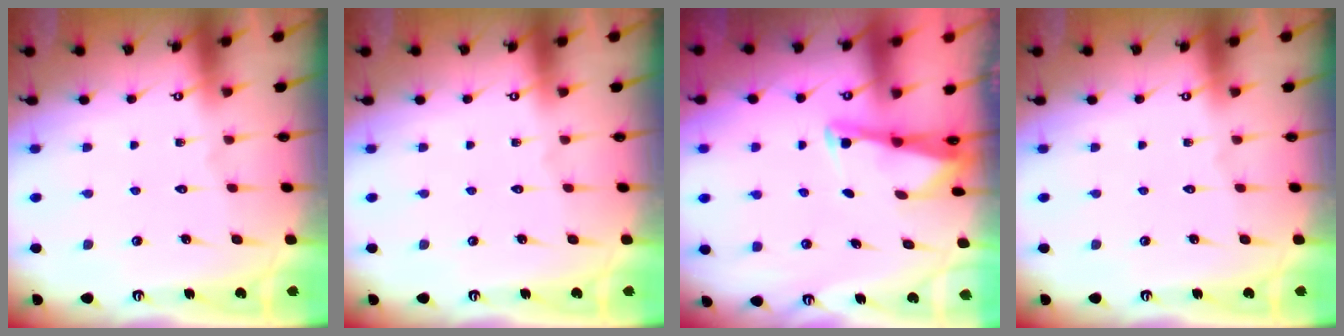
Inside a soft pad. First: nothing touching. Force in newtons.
{"total": 0.0}
{"total": 2.5, "press": 2.5, "slide": 0.2}
{"total": 0.0}